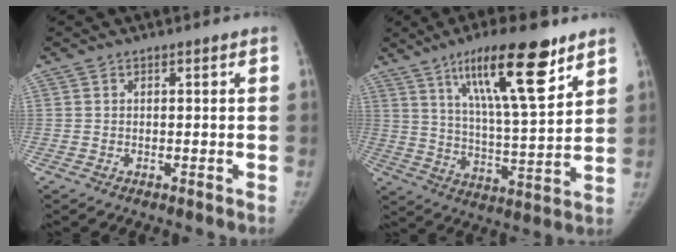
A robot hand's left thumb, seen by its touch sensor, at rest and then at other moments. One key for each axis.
{"total": 18.6, "fx": 10.8, "fy": 4.2, "fz": 14.5, "tx": -0.218, "ty": -0.050, "tz": 0.184}